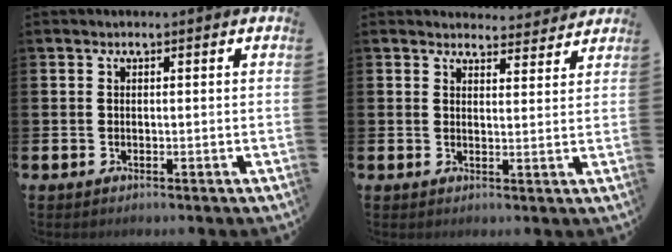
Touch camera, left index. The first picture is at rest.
{"total": 3.5, "force": [3.4, 0.7, -0.1], "torque": [0.009, -0.024, 0.059]}